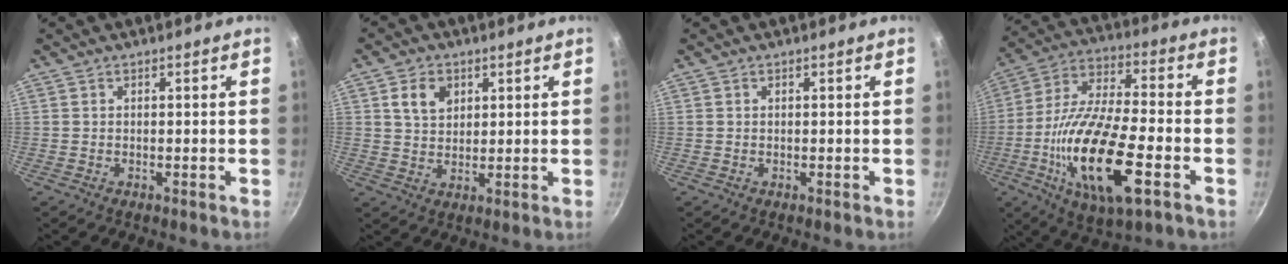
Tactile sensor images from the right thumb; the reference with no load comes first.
{"total": 6.0, "force": [2.4, 4.4, 3.4], "torque": [-0.044, -0.006, 0.044]}
{"total": 0.0}
{"total": 21.6, "force": [-6.5, 7.5, 19.2], "torque": [-0.364, 0.018, -0.125]}